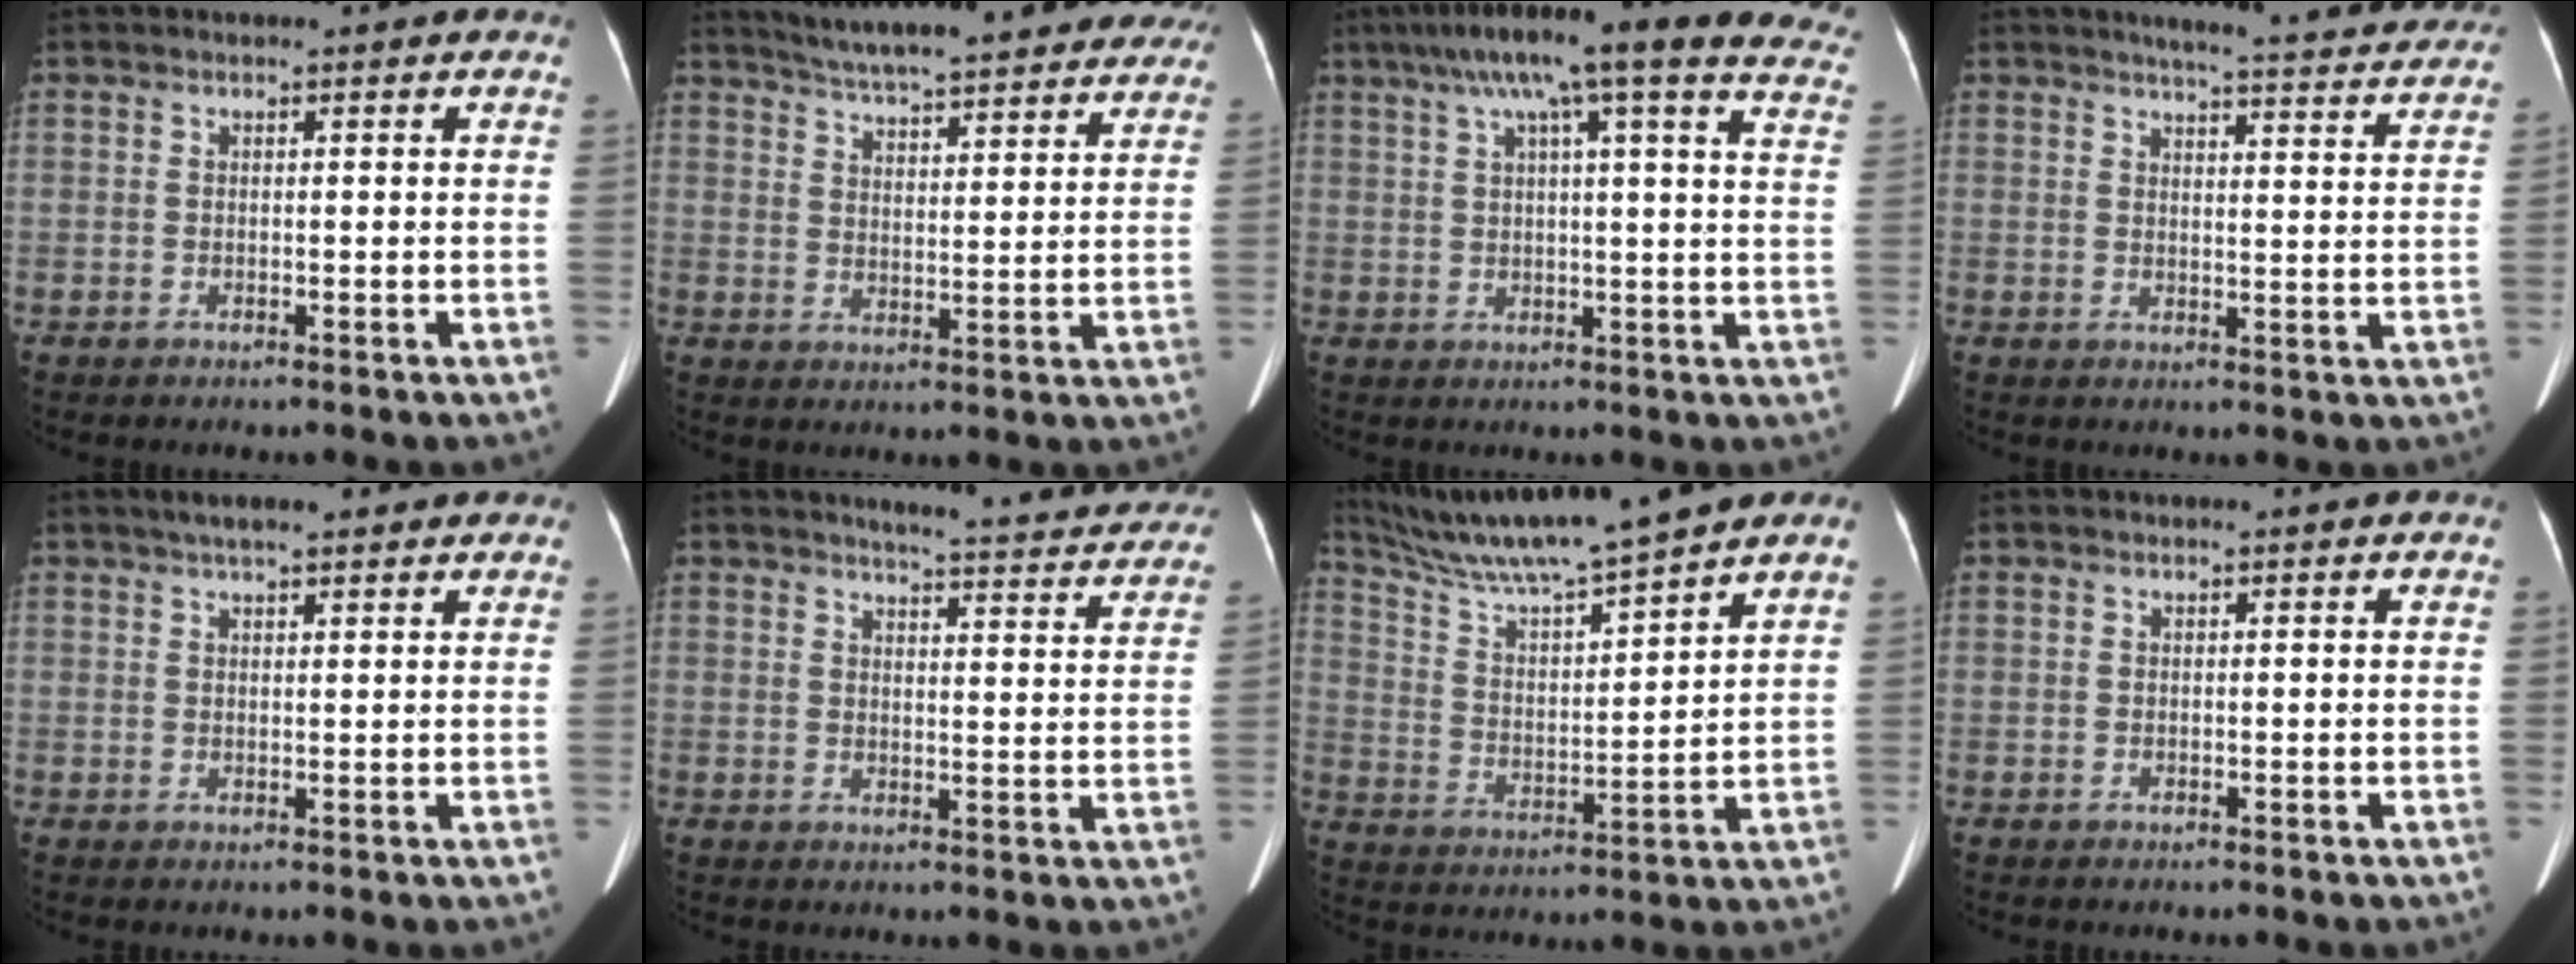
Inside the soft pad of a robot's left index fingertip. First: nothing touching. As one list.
[{"total": 23.8, "force": [21.1, 4.4, 10.2], "torque": [-0.158, -0.006, 0.268]}, {"total": 25.9, "force": [20.1, 3.0, 16.0], "torque": [-0.216, 0.021, 0.244]}, {"total": 17.4, "force": [16.2, 1.5, 6.2], "torque": [-0.072, -0.031, 0.180]}, {"total": 6.0, "force": [4.6, 1.3, 3.7], "torque": [-0.052, 0.031, 0.071]}, {"total": 15.4, "force": [14.5, 1.4, 4.9], "torque": [-0.049, -0.041, 0.154]}, {"total": 14.1, "force": [12.5, -1.2, 6.5], "torque": [-0.131, 0.007, 0.222]}, {"total": 0.0}]